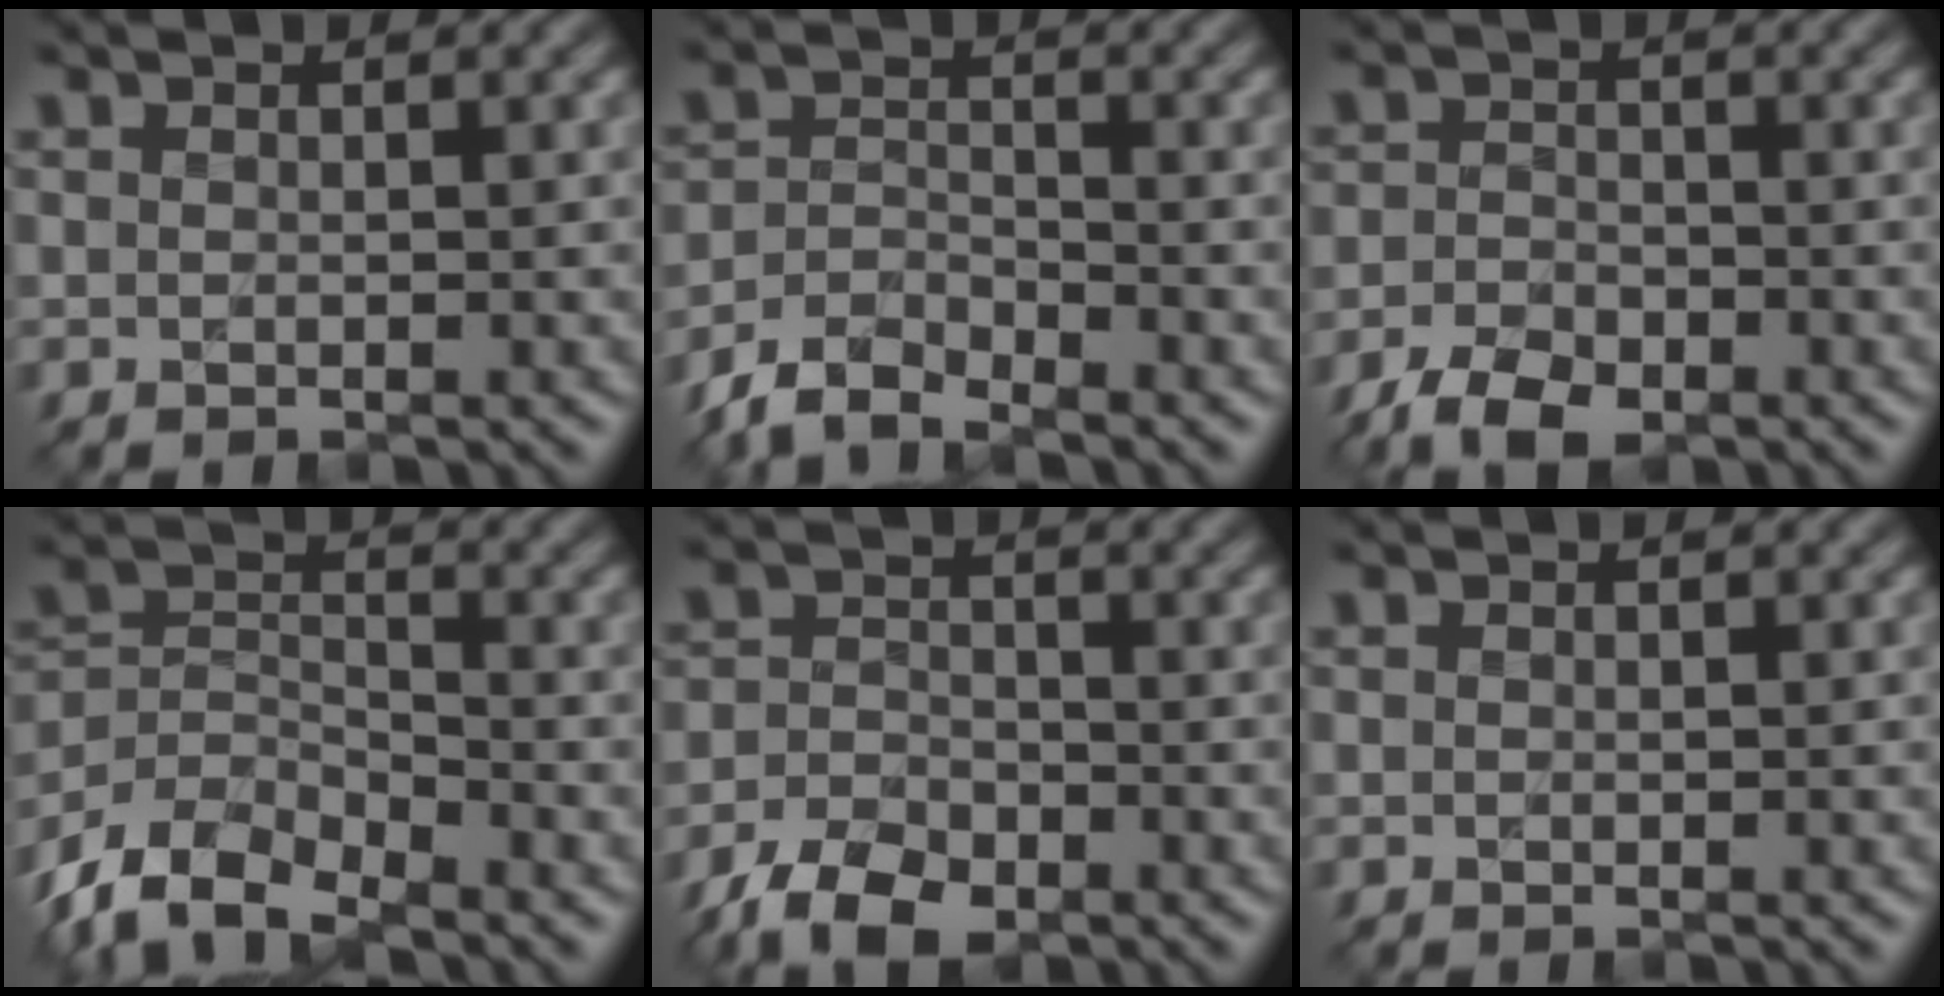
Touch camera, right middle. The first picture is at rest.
{"total": 4.1, "force": [-3.6, 1.3, 1.6], "torque": [-0.029, -0.002, -0.080]}
{"total": 5.2, "force": [-3.7, 2.4, 2.7], "torque": [-0.051, -0.008, -0.077]}
{"total": 7.8, "force": [-6.1, 3.1, 3.7], "torque": [-0.074, -0.006, -0.127]}
{"total": 6.3, "force": [-4.5, 3.0, 3.2], "torque": [-0.061, -0.008, -0.092]}
{"total": 0.0}